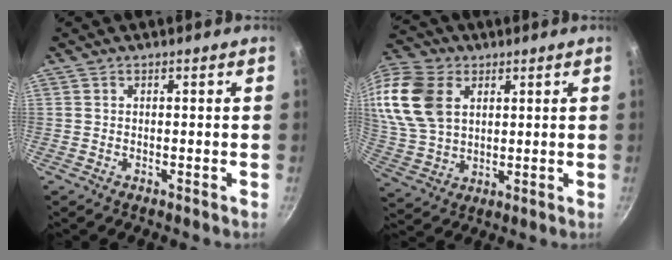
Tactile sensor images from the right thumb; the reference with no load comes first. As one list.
[{"total": 18.3, "force": [5.7, 12.8, 11.7], "torque": [-0.239, -0.003, 0.115]}]